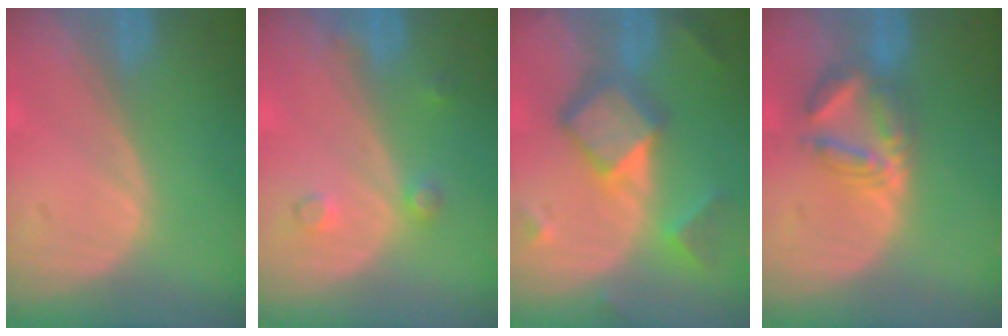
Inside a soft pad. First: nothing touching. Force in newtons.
{"total": 2.3, "press": 2.3, "slide": 0.2}
{"total": 8.0, "press": 8.0, "slide": 0.5}
{"total": 5.8, "press": 5.6, "slide": 1.2}